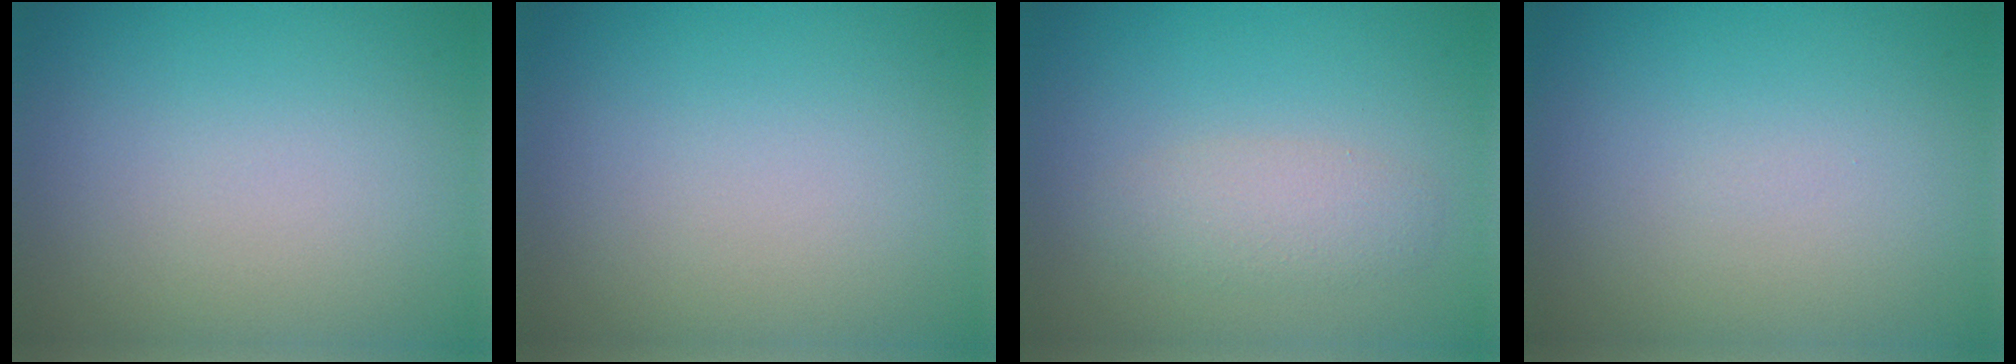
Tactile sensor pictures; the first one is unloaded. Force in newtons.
{"total": 0.0}
{"total": 2.3, "press": 2.3, "slide": 0.1}
{"total": 0.0}